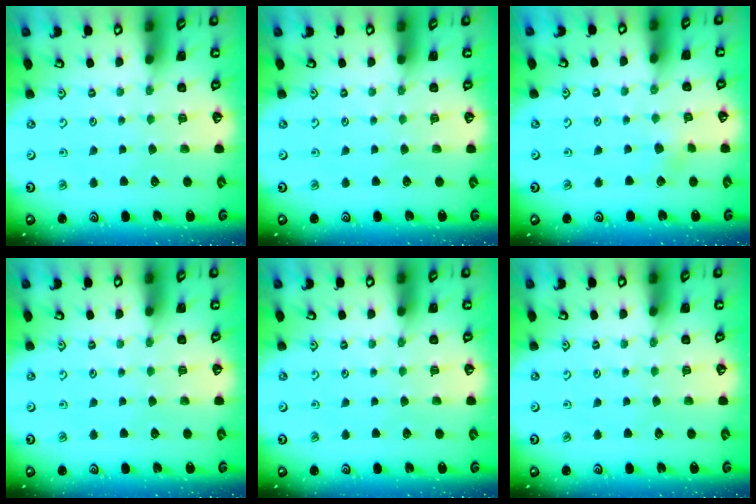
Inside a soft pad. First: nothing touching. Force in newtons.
{"total": 0.0}
{"total": 3.0, "press": 2.9, "slide": 0.7}
{"total": 0.0}
{"total": 0.0}
{"total": 0.0}